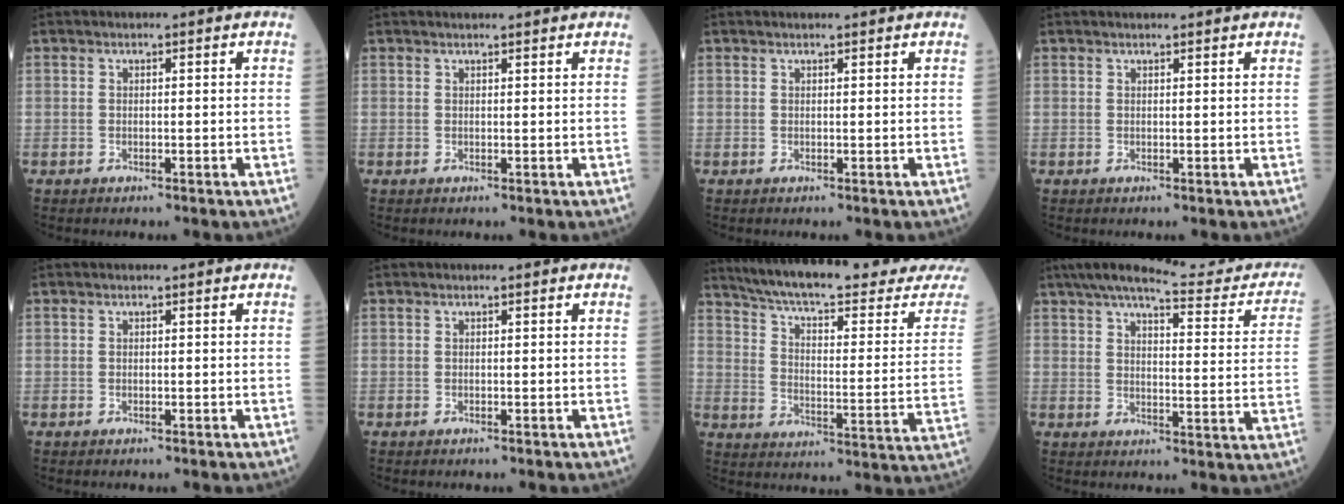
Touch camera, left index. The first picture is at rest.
{"total": 3.8, "force": [3.7, 0.2, 1.1], "torque": [-0.015, 0.019, 0.044]}
{"total": 2.5, "force": [2.4, 0.1, 0.7], "torque": [-0.008, 0.015, 0.030]}
{"total": 3.1, "force": [3.0, 0.1, 0.9], "torque": [-0.011, 0.017, 0.036]}
{"total": 0.0}
{"total": 0.0}
{"total": 24.9, "force": [22.8, 1.2, 9.9], "torque": [-0.156, -0.076, 0.301]}
{"total": 22.9, "force": [20.2, 3.3, 10.4], "torque": [-0.142, -0.028, 0.242]}